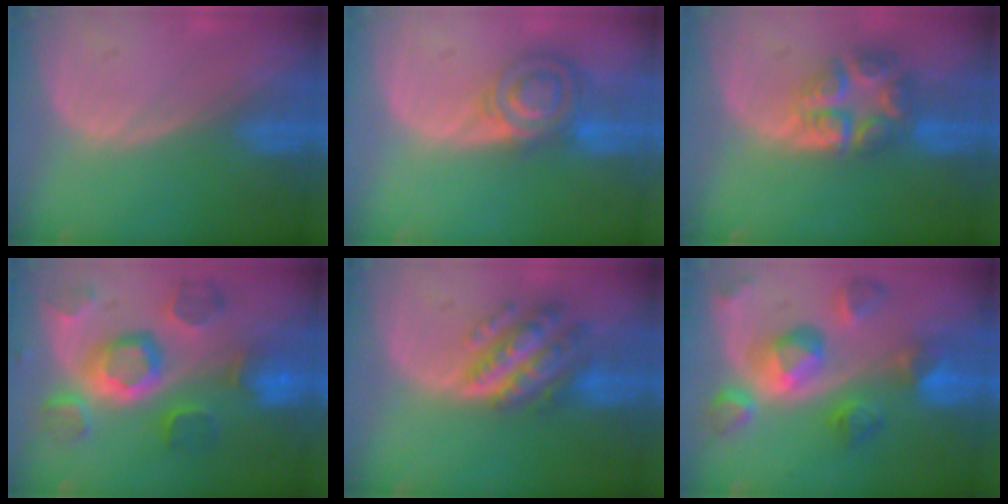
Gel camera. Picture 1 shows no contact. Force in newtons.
{"total": 7.4, "press": 6.3, "slide": 3.9}
{"total": 8.0, "press": 6.9, "slide": 4.0}
{"total": 11.2, "press": 10.0, "slide": 5.2}
{"total": 7.7, "press": 7.7, "slide": 0.4}
{"total": 10.4, "press": 9.2, "slide": 4.9}